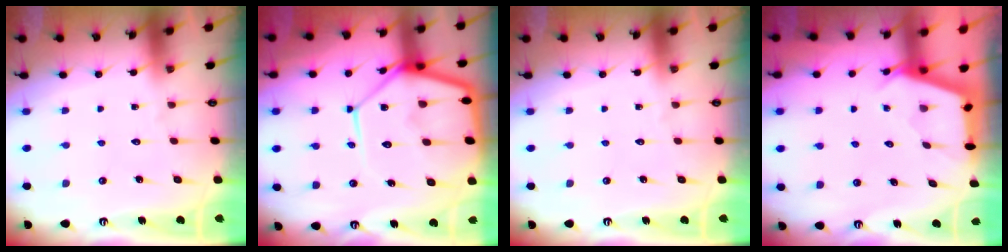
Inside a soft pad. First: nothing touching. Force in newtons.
{"total": 18.3, "press": 18.2, "slide": 1.8}
{"total": 0.0}
{"total": 2.6, "press": 2.6, "slide": 0.4}